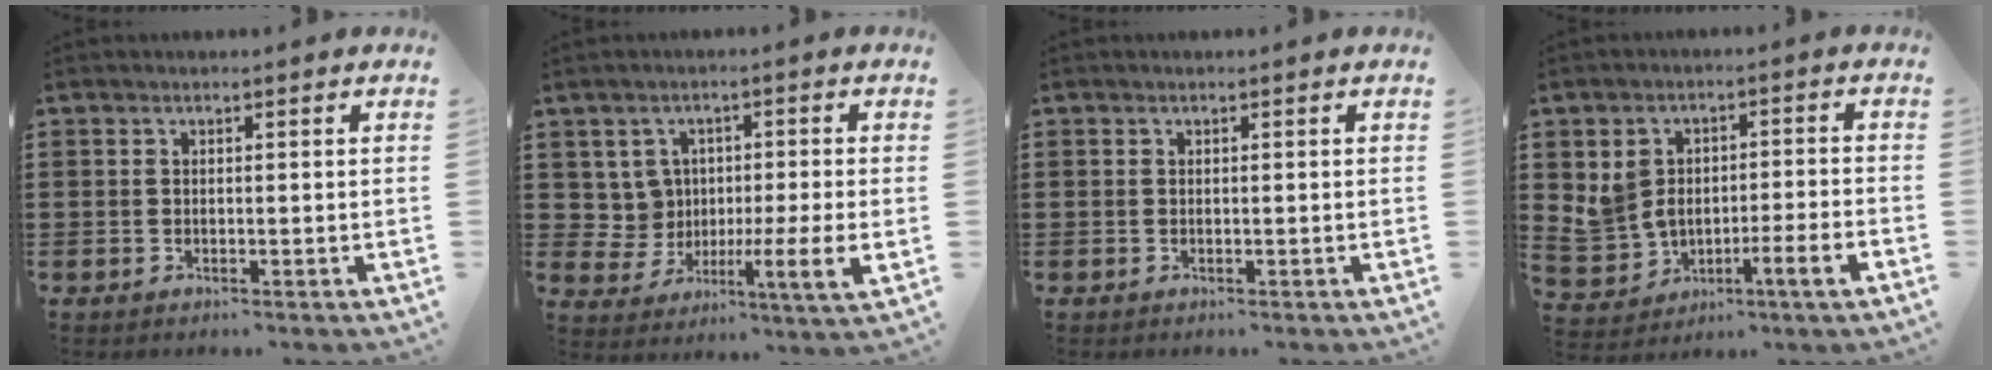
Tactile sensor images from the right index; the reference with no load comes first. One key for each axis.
{"total": 4.7, "fx": 0.9, "fy": 3.0, "fz": 3.4, "tx": -0.065, "ty": -0.013, "tz": 0.017}
{"total": 0.0}
{"total": 5.2, "fx": -1.2, "fy": 3.6, "fz": 3.5, "tx": -0.080, "ty": 0.009, "tz": -0.023}